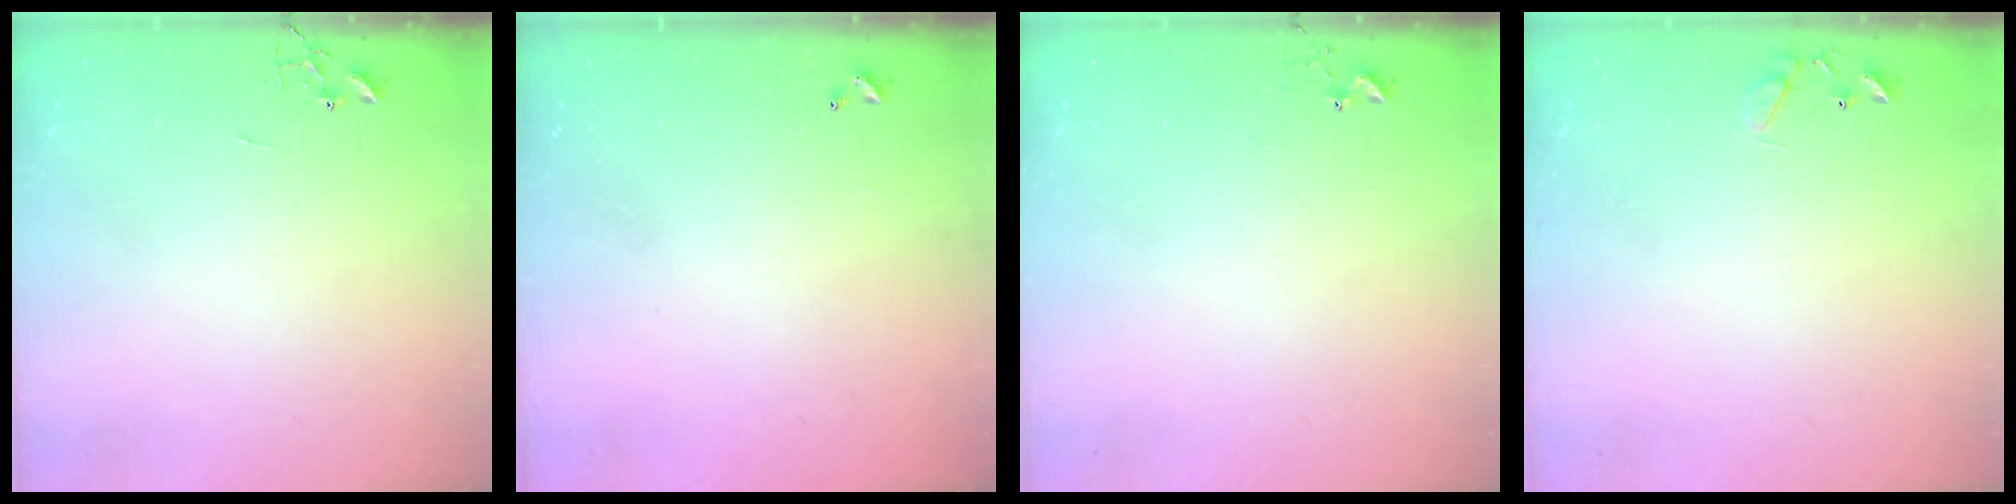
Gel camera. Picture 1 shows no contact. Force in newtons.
{"total": 0.0}
{"total": 2.7, "press": 2.7, "slide": 0.2}
{"total": 7.7, "press": 7.7, "slide": 0.5}